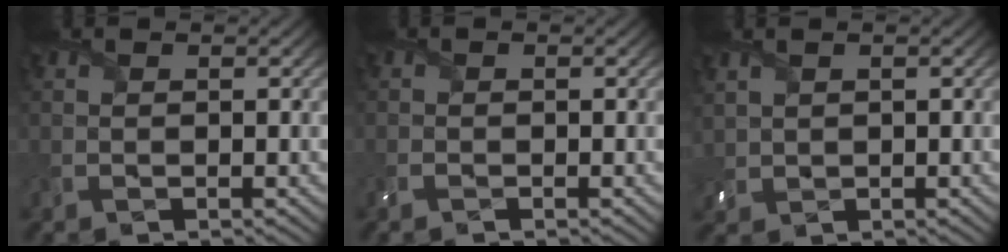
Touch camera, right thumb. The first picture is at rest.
{"total": 1.3, "force": [-0.9, 0.7, 0.6], "torque": [-0.015, -0.004, -0.020]}
{"total": 2.1, "force": [1.1, 1.4, 1.2], "torque": [-0.041, 0.003, 0.026]}